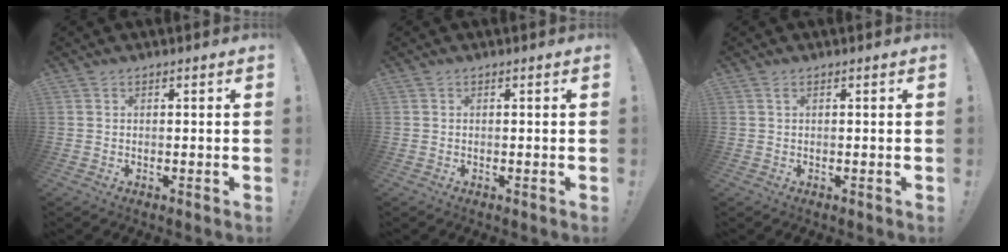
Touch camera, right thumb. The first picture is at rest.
{"total": 0.0}
{"total": 0.8, "force": [0.3, 0.1, 0.8], "torque": [-0.021, 0.003, 0.005]}